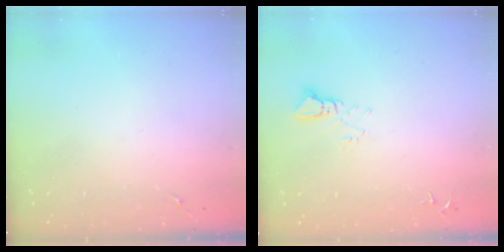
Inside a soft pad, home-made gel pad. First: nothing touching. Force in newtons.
{"total": 3.1, "press": 3.1, "slide": 0.1}